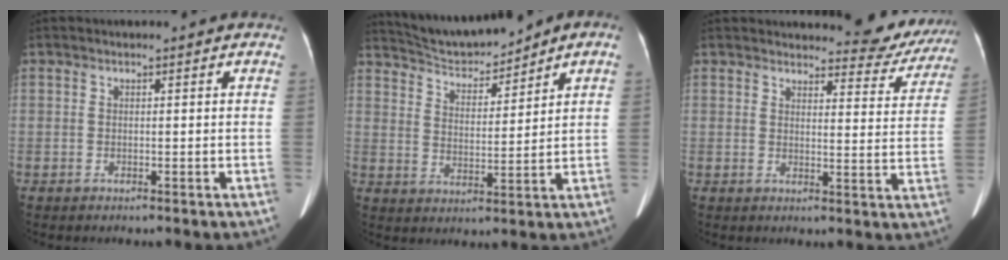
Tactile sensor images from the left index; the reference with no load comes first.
{"total": 8.2, "force": [7.8, 0.9, 2.4], "torque": [-0.048, 0.012, 0.150]}
{"total": 9.4, "force": [9.1, 2.0, 1.1], "torque": [0.008, -0.029, 0.091]}